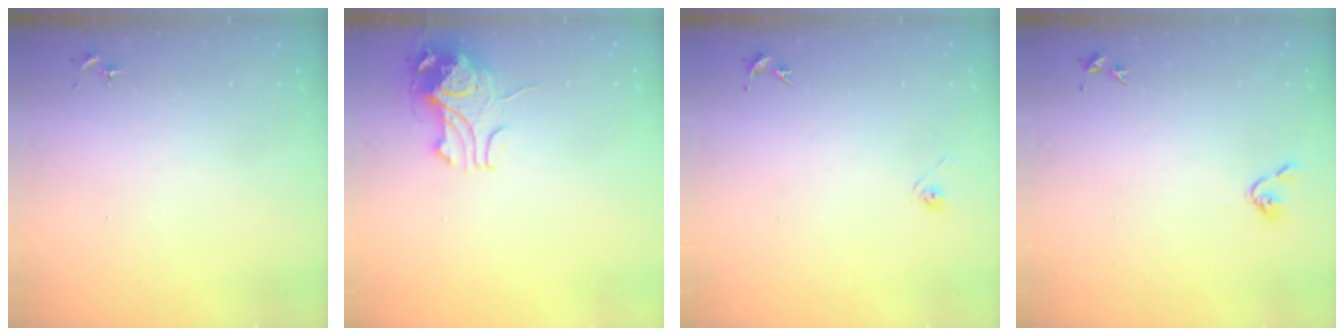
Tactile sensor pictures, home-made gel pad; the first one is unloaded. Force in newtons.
{"total": 9.9, "press": 9.9, "slide": 1.1}
{"total": 3.0, "press": 2.6, "slide": 1.5}
{"total": 4.0, "press": 4.0, "slide": 0.7}